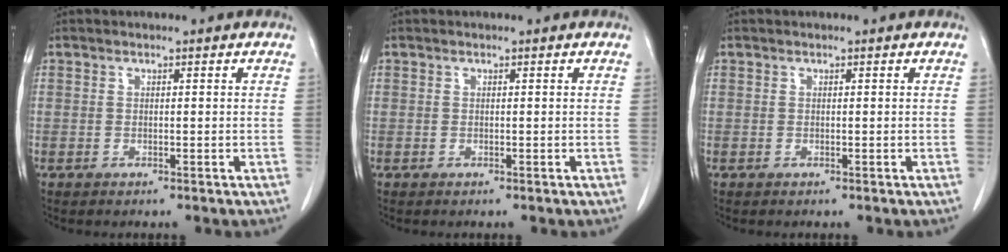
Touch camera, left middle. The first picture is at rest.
{"total": 0.0}
{"total": 0.0}